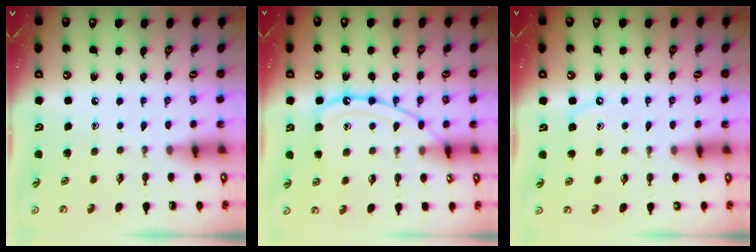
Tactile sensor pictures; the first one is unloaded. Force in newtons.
{"total": 12.9, "press": 12.8, "slide": 1.3}
{"total": 3.2, "press": 3.1, "slide": 0.5}